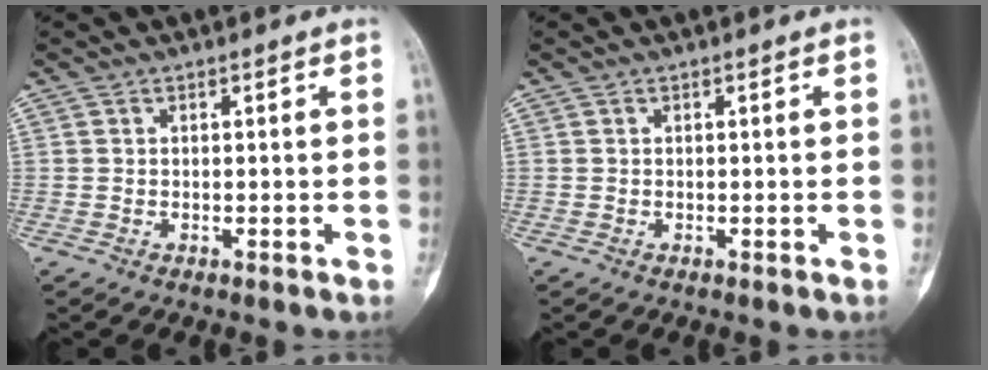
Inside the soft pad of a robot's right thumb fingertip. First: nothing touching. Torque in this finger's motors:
{"motor_torque": [0.02, 0.01, 0.04, -0.04, 0.01]}